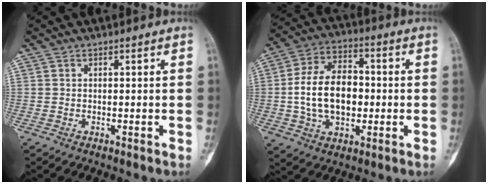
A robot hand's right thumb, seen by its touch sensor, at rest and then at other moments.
{"total": 15.6, "force": [-0.7, 10.2, 11.8], "torque": [-0.195, 0.023, -0.009]}